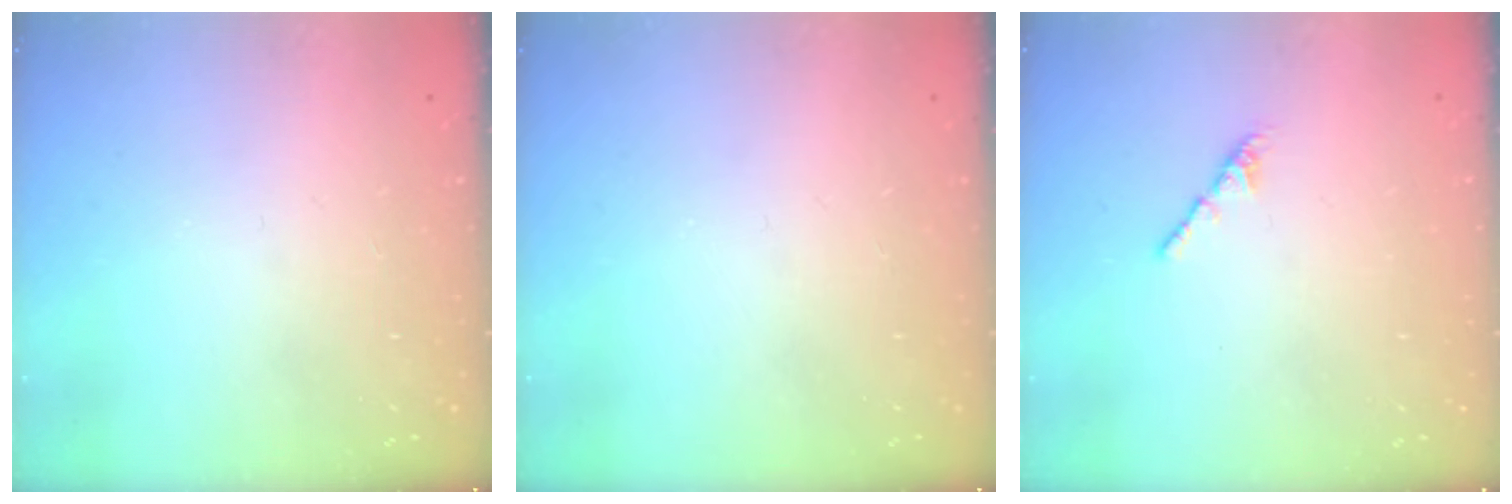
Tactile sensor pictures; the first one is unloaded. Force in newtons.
{"total": 0.0}
{"total": 2.4, "press": 2.3, "slide": 0.8}